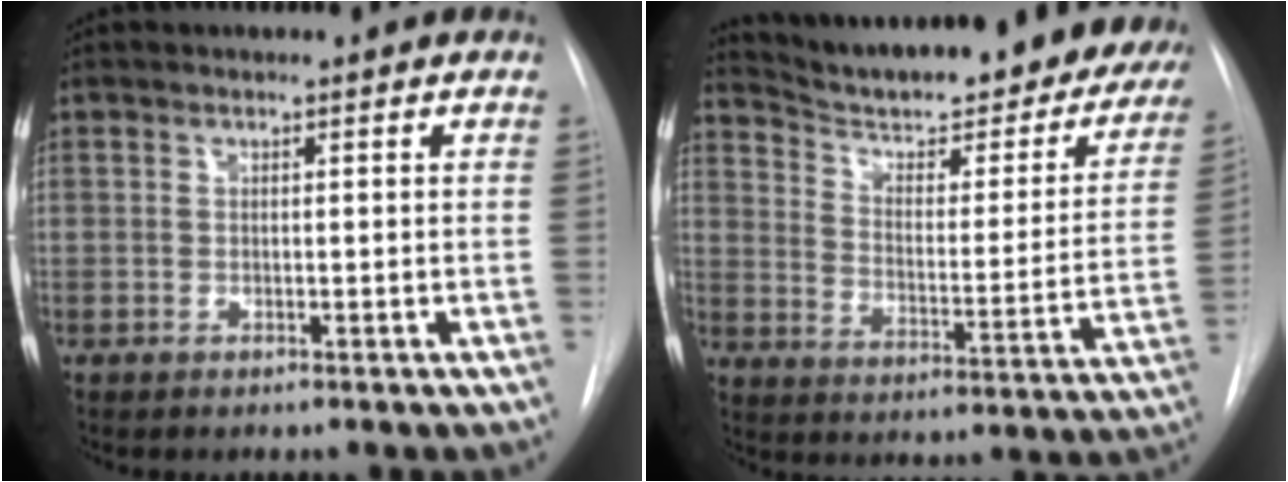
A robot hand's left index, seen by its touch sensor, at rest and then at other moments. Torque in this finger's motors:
{"motor_torque": [0.02, -1.01, 0.36, 0.07]}